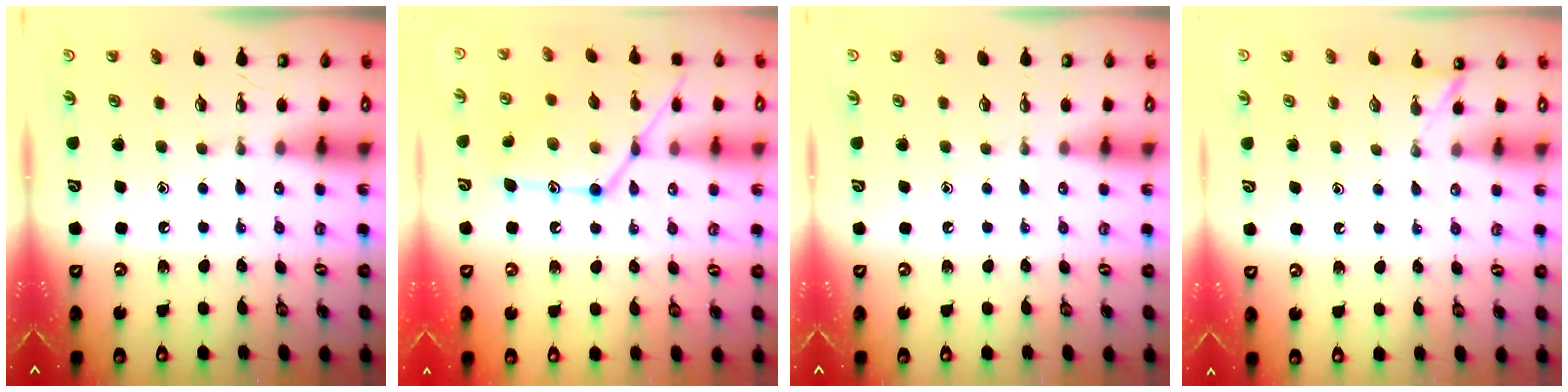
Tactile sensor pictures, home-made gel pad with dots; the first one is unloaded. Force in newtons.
{"total": 16.5, "press": 16.4, "slide": 1.2}
{"total": 0.0}
{"total": 2.1, "press": 2.1, "slide": 0.3}